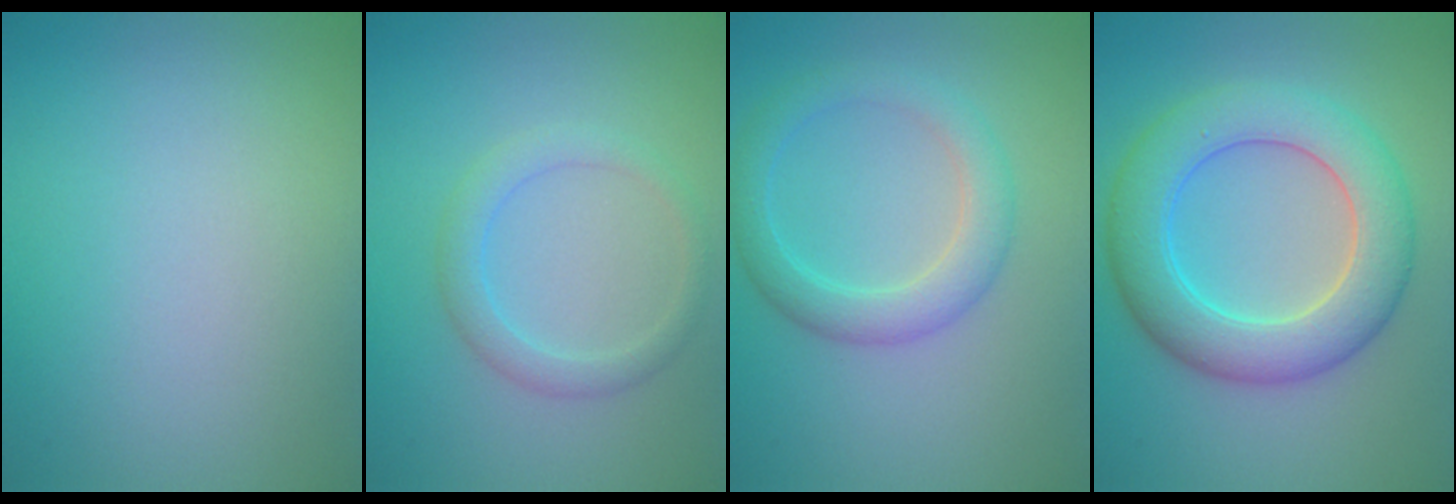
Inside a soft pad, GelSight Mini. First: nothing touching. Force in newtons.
{"total": 2.2, "press": 2.2, "slide": 0.0}
{"total": 3.4, "press": 3.4, "slide": 0.1}
{"total": 7.5, "press": 7.5, "slide": 0.2}